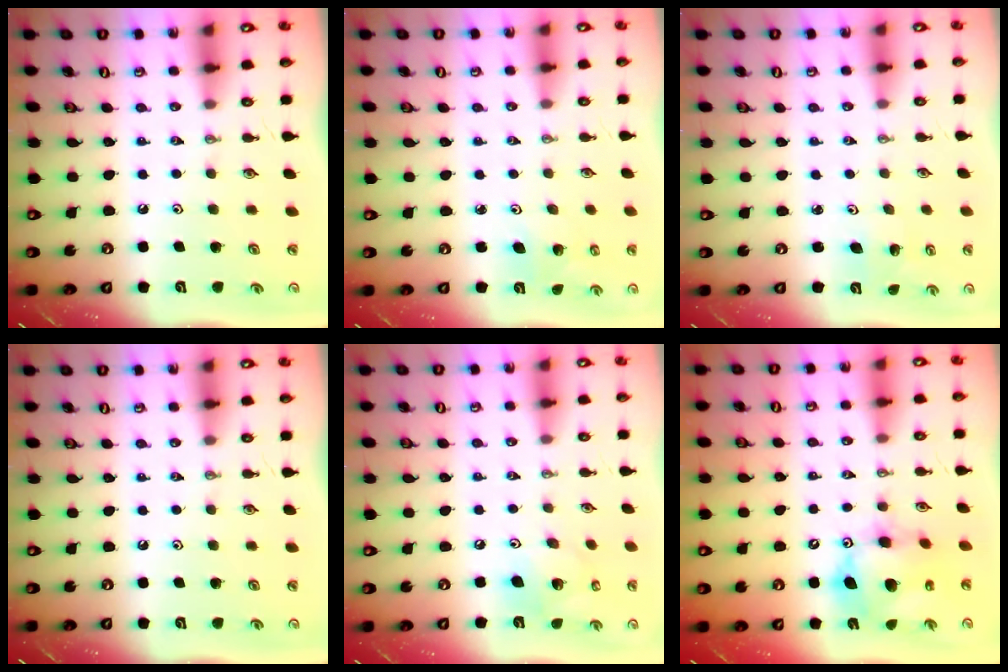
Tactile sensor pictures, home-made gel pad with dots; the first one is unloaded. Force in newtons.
{"total": 4.7, "press": 4.6, "slide": 0.7}
{"total": 1.9, "press": 1.9, "slide": 0.0}
{"total": 0.0}
{"total": 12.3, "press": 12.2, "slide": 1.6}
{"total": 13.2, "press": 13.1, "slide": 1.4}